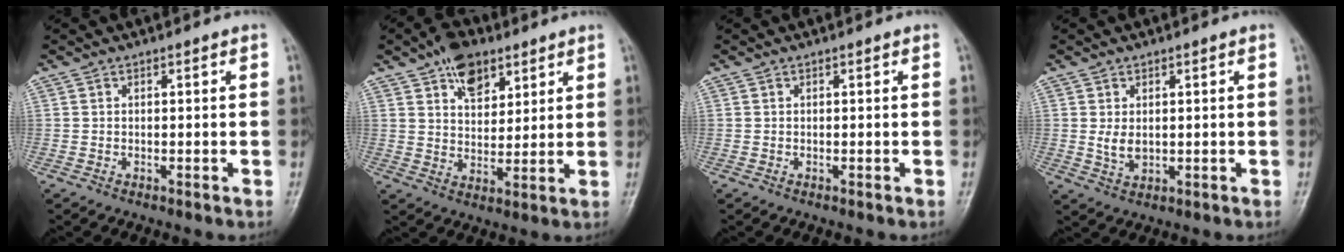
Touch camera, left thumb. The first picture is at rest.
{"total": 9.3, "force": [5.5, 5.6, 5.0], "torque": [-0.051, -0.027, 0.090]}
{"total": 0.0}
{"total": 3.3, "force": [0.6, 2.2, 2.4], "torque": [-0.037, -0.008, 0.018]}